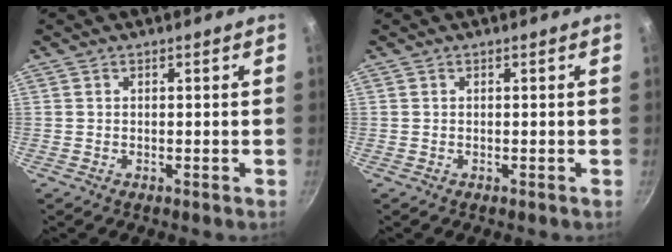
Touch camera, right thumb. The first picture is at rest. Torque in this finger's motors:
{"motor_torque": [-0.31, 0.31, -0.28, 0.10, 0.00]}